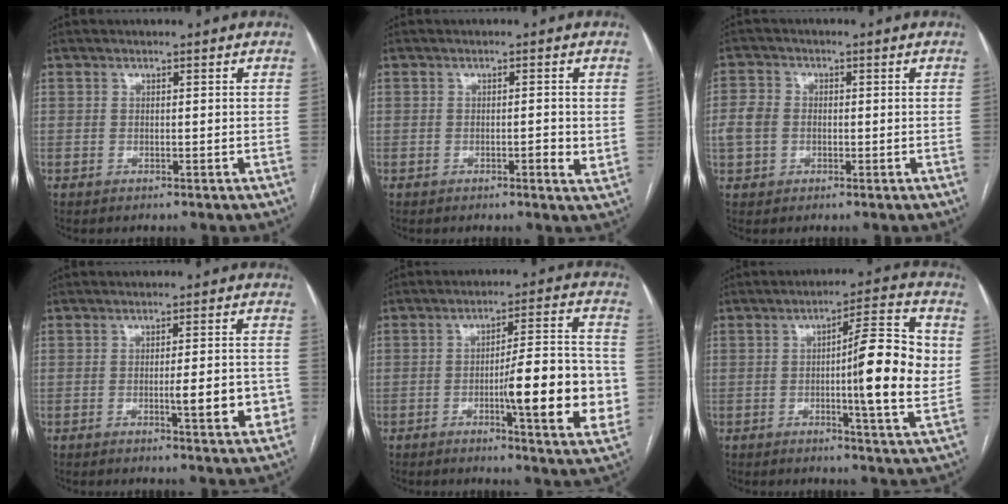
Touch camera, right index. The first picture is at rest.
{"total": 2.6, "force": [-0.2, 0.6, 2.6], "torque": [-0.036, -0.002, -0.005]}
{"total": 4.5, "force": [-0.4, 3.7, 2.5], "torque": [-0.069, 0.014, -0.009]}
{"total": 7.2, "force": [-1.9, 1.0, 6.9], "torque": [-0.088, -0.002, -0.023]}
{"total": 15.8, "force": [-3.1, 1.9, 15.3], "torque": [-0.209, 0.001, -0.042]}
{"total": 13.8, "force": [0.4, 1.0, 13.7], "torque": [-0.190, 0.005, -0.001]}